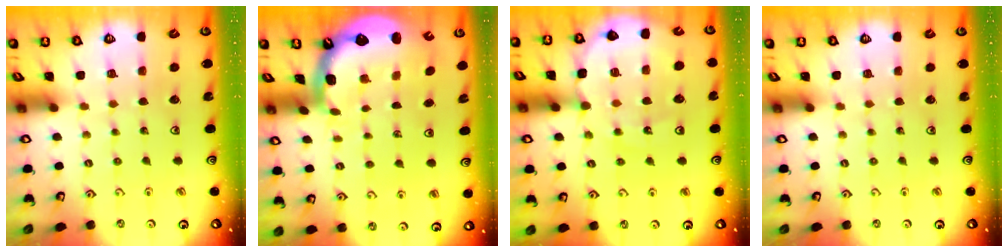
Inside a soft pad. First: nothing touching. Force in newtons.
{"total": 3.4, "press": 2.6, "slide": 2.3}
{"total": 12.4, "press": 12.0, "slide": 3.0}
{"total": 0.0}